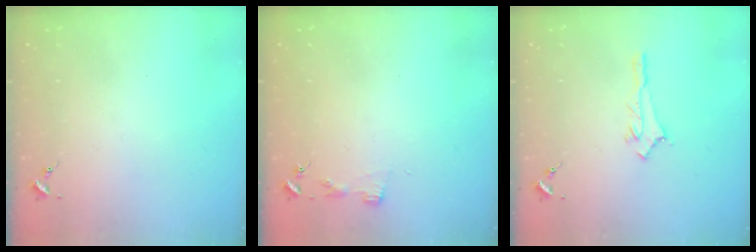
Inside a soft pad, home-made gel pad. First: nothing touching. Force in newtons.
{"total": 2.9, "press": 2.9, "slide": 0.3}
{"total": 2.8, "press": 2.8, "slide": 0.3}